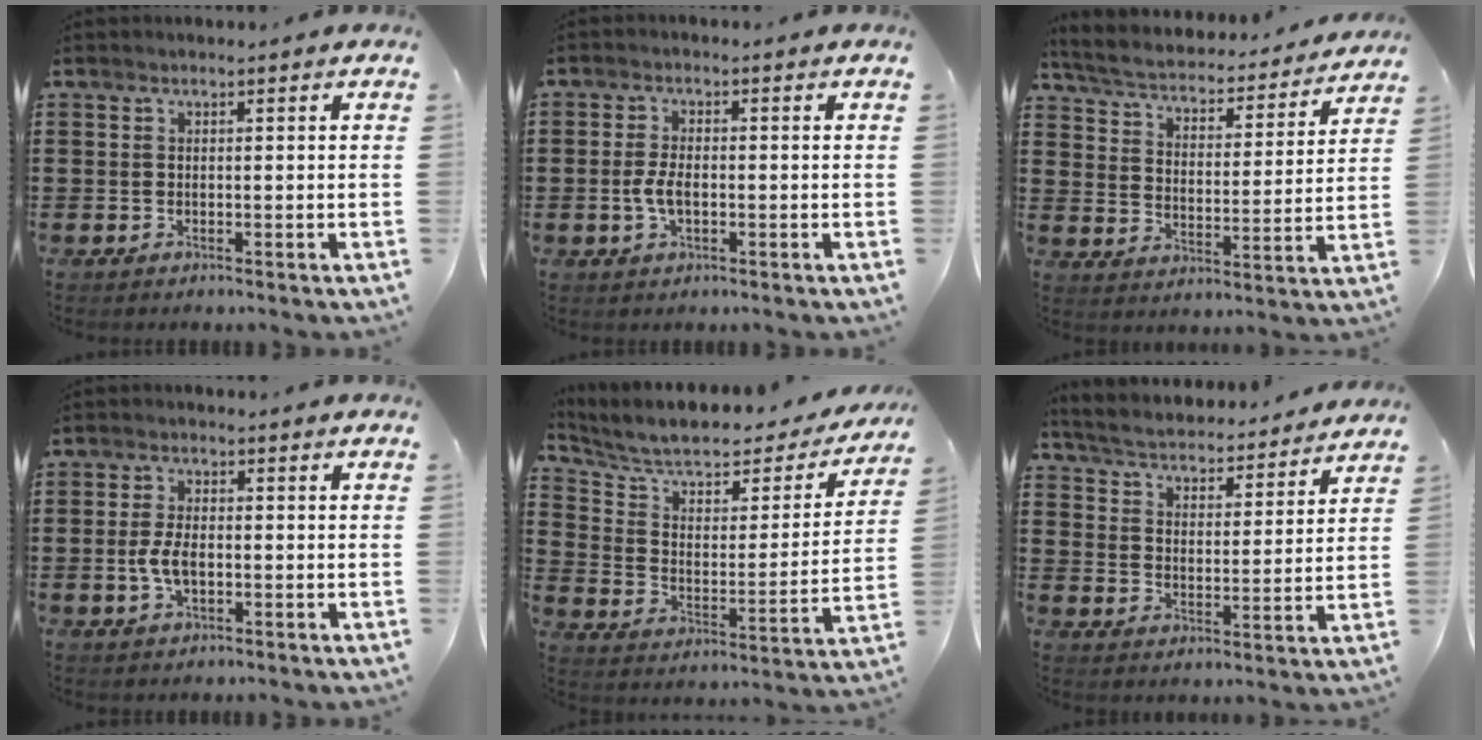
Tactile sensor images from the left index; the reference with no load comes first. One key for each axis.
{"total": 3.8, "fx": -0.7, "fy": 1.7, "fz": 3.3, "tx": -0.083, "ty": -0.005, "tz": -0.018}
{"total": 3.6, "fx": 3.5, "fy": 0.4, "fz": 0.9, "tx": -0.038, "ty": -0.030, "tz": 0.051}
{"total": 4.3, "fx": -0.6, "fy": 2.0, "fz": 3.8, "tx": -0.090, "ty": -0.003, "tz": -0.017}
{"total": 7.7, "fx": 6.2, "fy": 2.8, "fz": 3.6, "tx": -0.092, "ty": -0.040, "tz": 0.102}
{"total": 3.8, "fx": 3.8, "fy": -0.1, "fz": 0.2, "tx": -0.026, "ty": -0.033, "tz": 0.059}